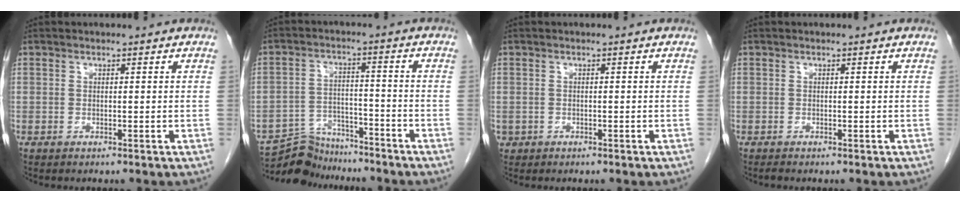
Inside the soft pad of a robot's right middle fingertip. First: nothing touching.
{"total": 7.9, "force": [-7.6, 2.3, -0.1], "torque": [0.000, 0.012, -0.134]}
{"total": 0.7, "force": [-0.2, 0.7, 0.0], "torque": [-0.001, 0.004, 0.000]}
{"total": 0.0}